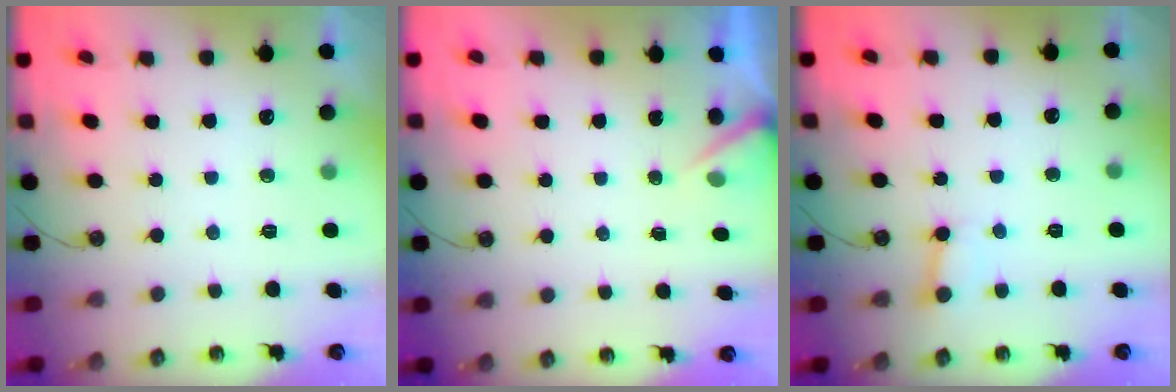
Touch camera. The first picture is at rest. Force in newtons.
{"total": 2.9, "press": 2.9, "slide": 0.2}
{"total": 2.4, "press": 2.4, "slide": 0.0}